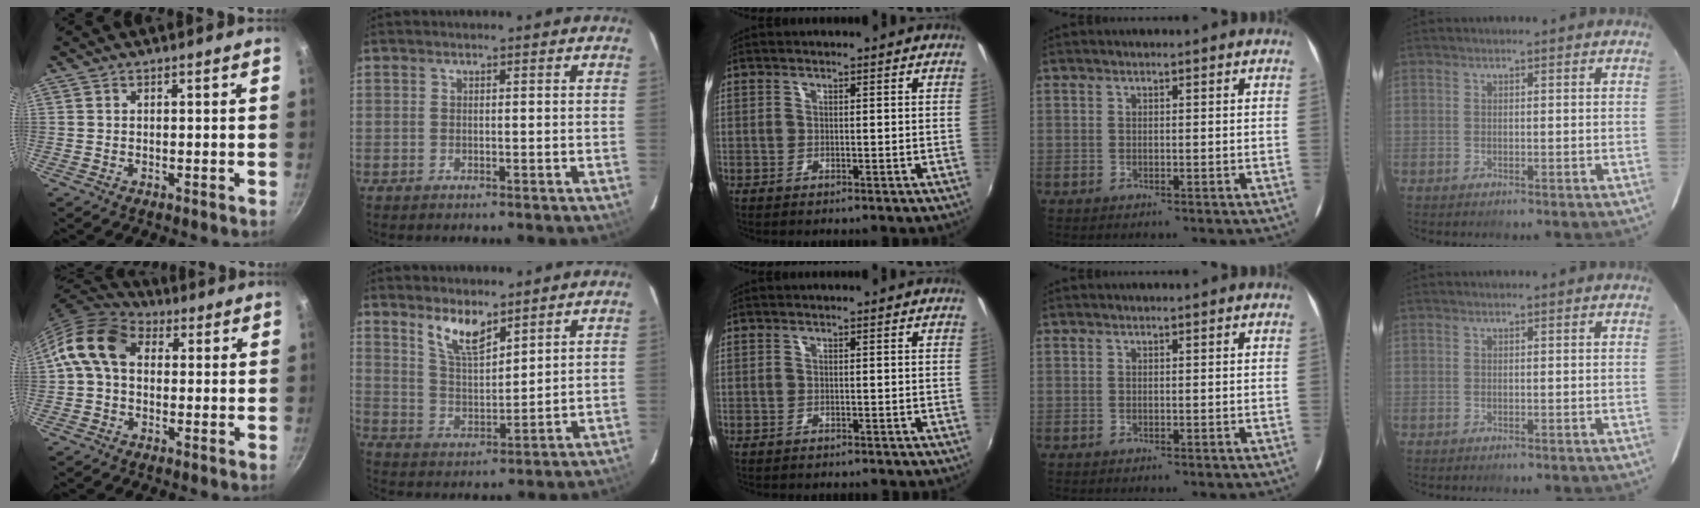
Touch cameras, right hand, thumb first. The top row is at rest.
{"thumb": {"total": 11.2, "force": [1.7, 8.2, 7.4], "torque": [-0.115, 0.024, 0.009]}, "index": {"total": 7.9, "force": [5.7, 2.5, 4.9], "torque": [-0.089, -0.002, 0.115]}, "middle": {"total": 1.7, "force": [-1.5, 0.5, 0.4], "torque": [-0.013, -0.009, -0.021]}}